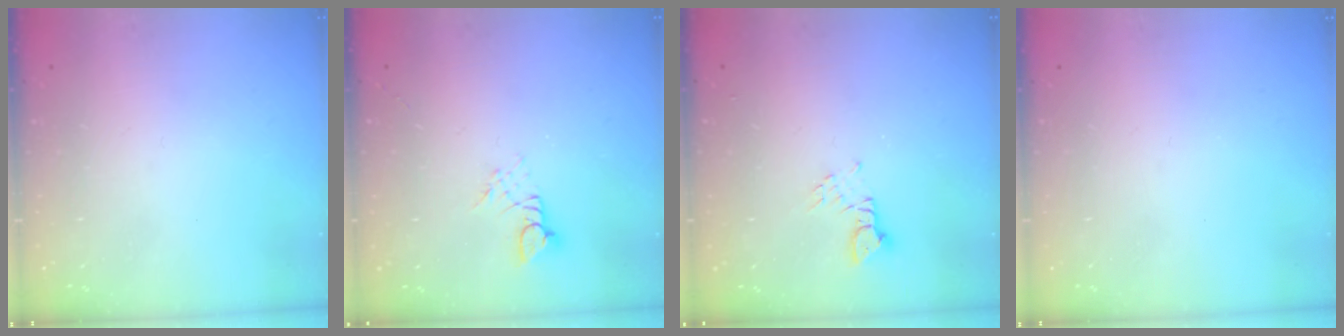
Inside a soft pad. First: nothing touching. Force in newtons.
{"total": 2.6, "press": 2.6, "slide": 0.3}
{"total": 2.6, "press": 2.5, "slide": 0.4}
{"total": 0.0}